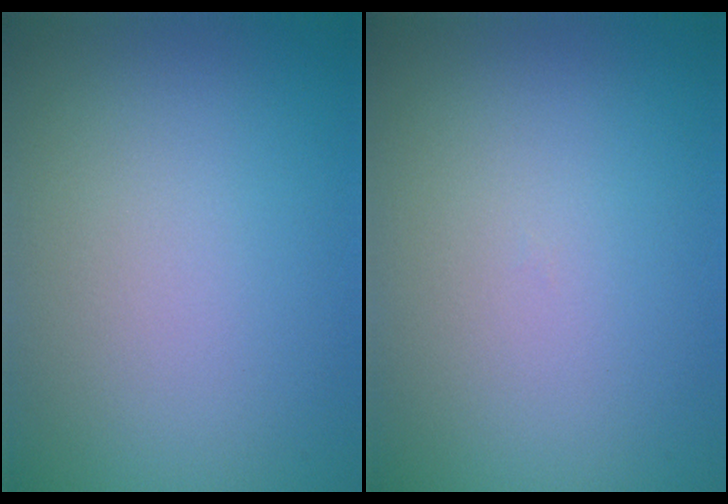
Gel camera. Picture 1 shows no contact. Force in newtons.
{"total": 0.0}